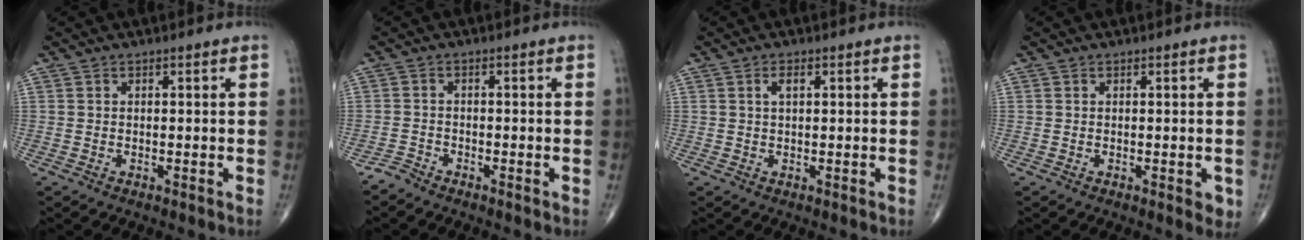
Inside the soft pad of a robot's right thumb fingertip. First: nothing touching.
{"total": 1.7, "force": [-1.7, 0.4, 0.0], "torque": [0.002, -0.005, -0.038]}
{"total": 2.0, "force": [0.7, 0.9, 1.7], "torque": [-0.031, 0.003, 0.015]}
{"total": 1.9, "force": [-0.3, 1.0, 1.6], "torque": [-0.010, -0.002, -0.004]}